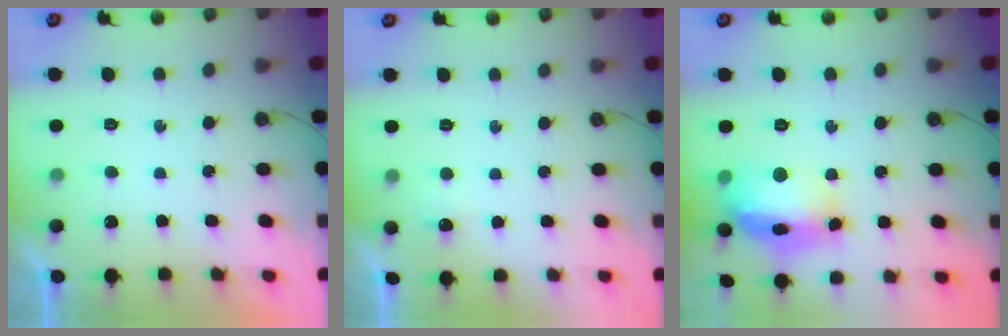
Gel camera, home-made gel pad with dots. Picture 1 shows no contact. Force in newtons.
{"total": 3.8, "press": 3.7, "slide": 0.8}
{"total": 15.7, "press": 15.6, "slide": 1.3}